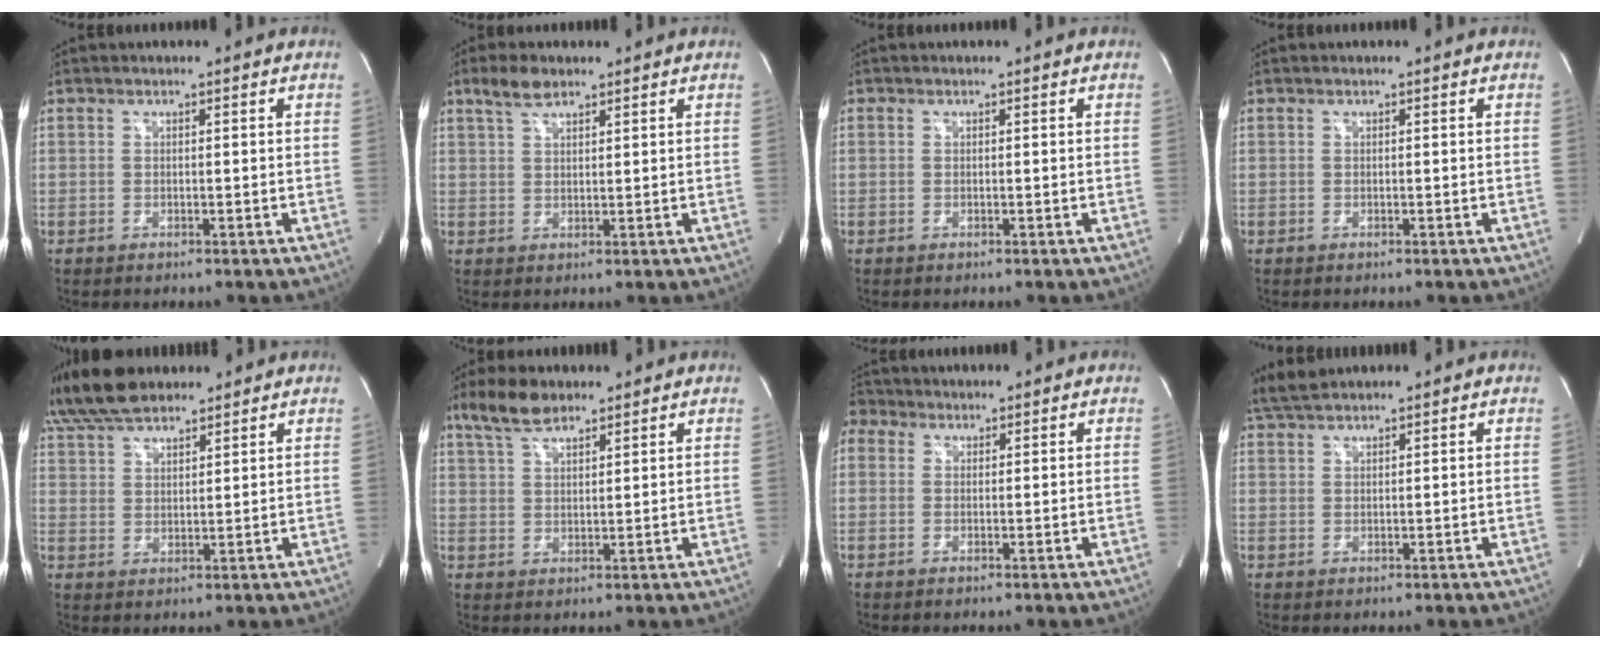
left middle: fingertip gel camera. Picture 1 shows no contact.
{"total": 4.0, "force": [3.0, 1.5, 2.3], "torque": [-0.054, 0.011, 0.060]}
{"total": 0.0}
{"total": 0.0}
{"total": 12.0, "force": [9.9, 3.7, 5.5], "torque": [-0.115, 0.038, 0.186]}
{"total": 6.6, "force": [5.0, 2.2, 3.6], "torque": [-0.079, 0.016, 0.099]}
{"total": 3.4, "force": [1.7, 2.8, 1.0], "torque": [-0.027, 0.024, 0.031]}
{"total": 3.6, "force": [3.3, 0.3, 1.3], "torque": [-0.036, 0.019, 0.071]}